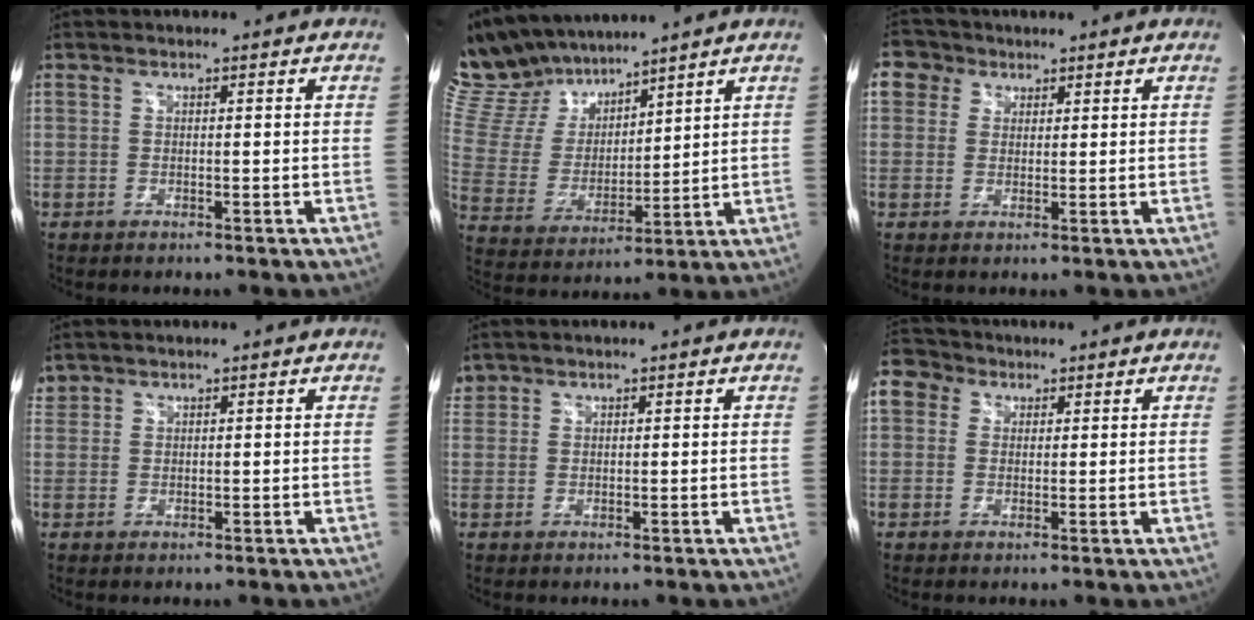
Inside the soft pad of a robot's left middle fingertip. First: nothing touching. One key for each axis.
{"total": 14.0, "fx": 12.5, "fy": 4.7, "fz": 4.2, "tx": -0.101, "ty": 0.023, "tz": 0.252}
{"total": 4.2, "fx": 2.0, "fy": 3.7, "fz": 0.4, "tx": -0.009, "ty": 0.016, "tz": 0.036}
{"total": 1.7, "fx": 1.6, "fy": 0.7, "fz": -0.1, "tx": 0.000, "ty": 0.011, "tz": 0.032}
{"total": 1.8, "fx": 1.5, "fy": 0.9, "fz": -0.1, "tx": 0.003, "ty": 0.012, "tz": 0.030}
{"total": 4.7, "fx": 2.1, "fy": 4.1, "fz": 1.1, "tx": -0.028, "ty": 0.023, "tz": 0.039}